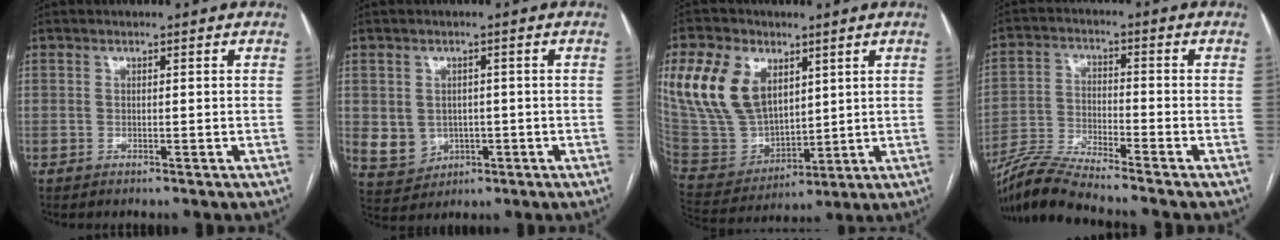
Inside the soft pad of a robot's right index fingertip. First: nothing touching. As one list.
[{"total": 5.5, "force": [-0.5, 5.1, 1.9], "torque": [-0.036, 0.014, 0.008]}, {"total": 16.2, "force": [6.6, 10.6, 10.4], "torque": [-0.242, 0.017, 0.145]}, {"total": 8.4, "force": [-7.7, -1.2, 3.0], "torque": [-0.068, -0.019, -0.151]}]